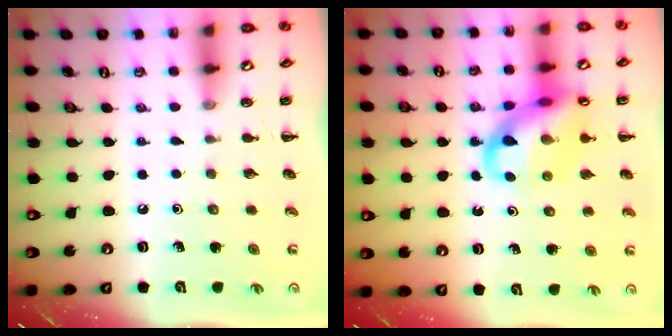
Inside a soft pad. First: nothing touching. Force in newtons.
{"total": 14.3, "press": 14.0, "slide": 2.9}